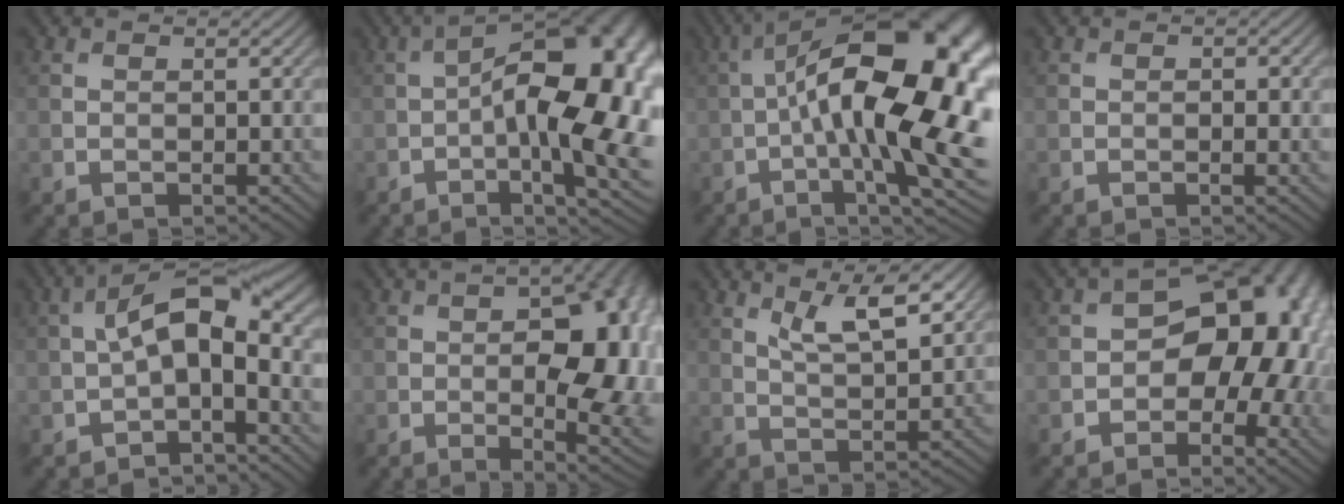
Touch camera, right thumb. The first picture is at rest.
{"total": 19.9, "force": [-1.7, 9.0, 17.7], "torque": [-0.230, -0.006, -0.025]}
{"total": 21.2, "force": [-0.3, 7.8, 19.7], "torque": [-0.279, 0.025, -0.022]}
{"total": 0.7, "force": [-0.2, 0.2, 0.6], "torque": [-0.007, -0.003, 0.002]}
{"total": 7.4, "force": [-0.5, 3.3, 6.7], "torque": [-0.118, 0.012, -0.011]}
{"total": 16.8, "force": [-0.7, 8.5, 14.6], "torque": [-0.148, 0.001, 0.004]}
{"total": 6.9, "force": [3.9, 1.8, 5.4], "torque": [-0.087, -0.009, 0.078]}
{"total": 14.9, "force": [-0.6, 9.9, 11.2], "torque": [-0.101, -0.003, -0.011]}